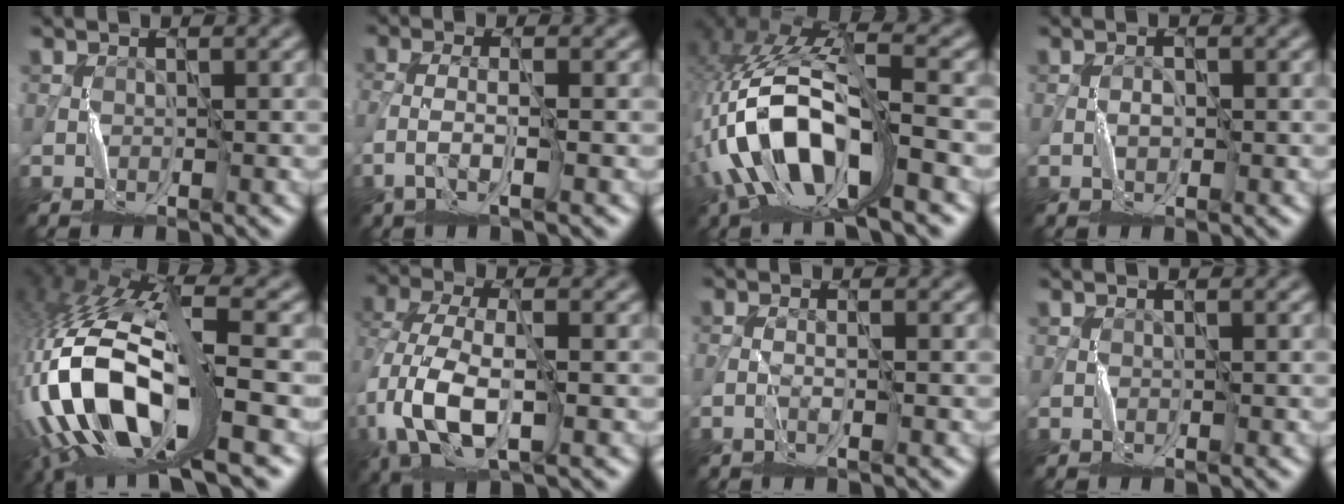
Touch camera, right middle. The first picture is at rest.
{"total": 2.8, "force": [-1.5, 0.8, 2.2], "torque": [-0.051, -0.001, -0.035]}
{"total": 13.9, "force": [-4.4, 6.1, 11.7], "torque": [-0.245, -0.004, -0.075]}
{"total": 0.8, "force": [-0.1, 0.6, 0.5], "torque": [-0.005, 0.003, -0.004]}
{"total": 14.1, "force": [-3.5, 5.8, 12.4], "torque": [-0.258, 0.006, -0.055]}
{"total": 7.9, "force": [-1.6, 4.4, 6.4], "torque": [-0.146, 0.005, -0.043]}
{"total": 0.9, "force": [-0.5, 0.1, 0.7], "torque": [-0.016, 0.000, -0.016]}
{"total": 0.0}